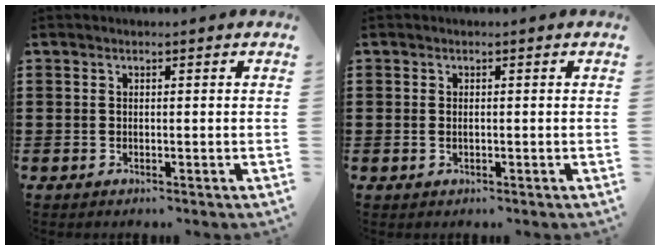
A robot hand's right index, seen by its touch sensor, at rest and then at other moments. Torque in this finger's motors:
{"motor_torque": [0.32, 1.82, -0.05, -0.01]}